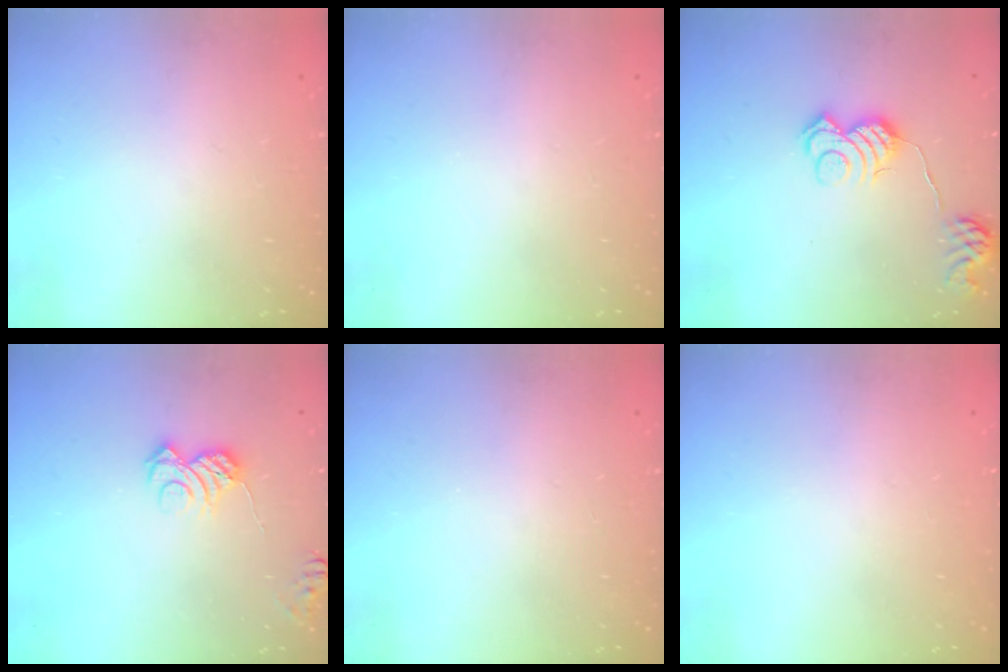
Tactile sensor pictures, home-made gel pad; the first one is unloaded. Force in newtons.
{"total": 0.0}
{"total": 11.1, "press": 11.0, "slide": 0.7}
{"total": 7.7, "press": 7.7, "slide": 0.9}
{"total": 0.0}
{"total": 0.0}